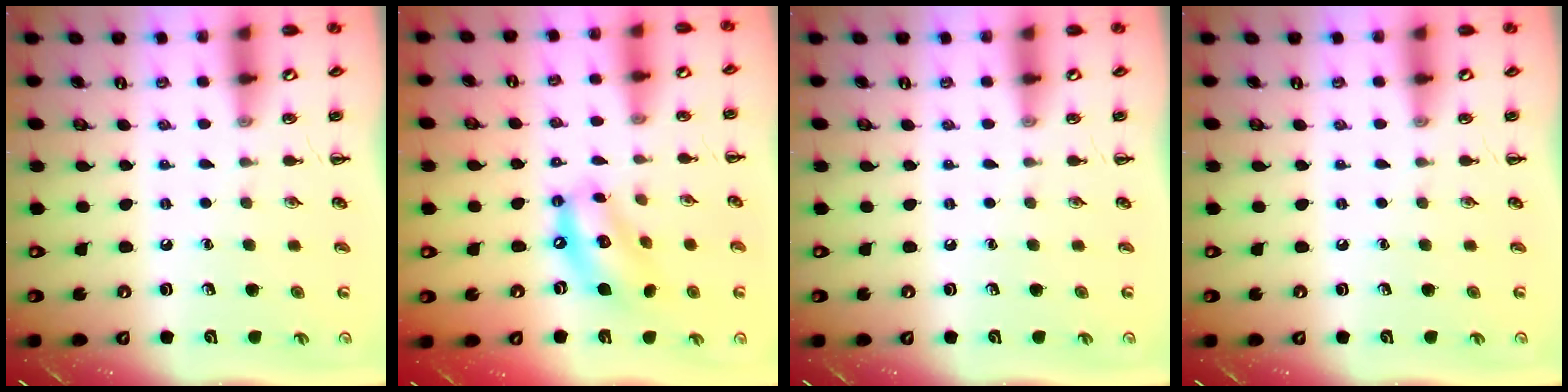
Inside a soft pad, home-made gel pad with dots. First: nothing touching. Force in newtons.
{"total": 12.3, "press": 11.9, "slide": 3.1}
{"total": 0.0}
{"total": 0.0}